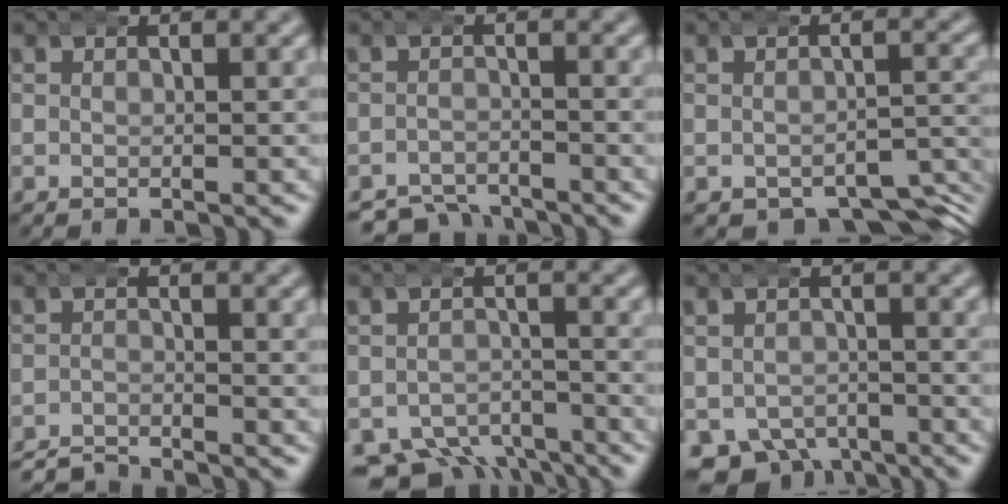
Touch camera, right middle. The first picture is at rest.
{"total": 5.0, "force": [-4.6, 1.9, 0.8], "torque": [-0.004, -0.020, -0.073]}
{"total": 8.7, "force": [-7.3, 3.8, 2.9], "torque": [-0.005, -0.013, -0.107]}
{"total": 3.4, "force": [-3.3, 0.6, 0.2], "torque": [-0.008, -0.013, -0.058]}
{"total": 7.0, "force": [-5.1, 4.1, 2.4], "torque": [-0.042, -0.036, -0.076]}
{"total": 7.0, "force": [-4.3, 4.9, 2.6], "torque": [-0.048, -0.039, -0.058]}